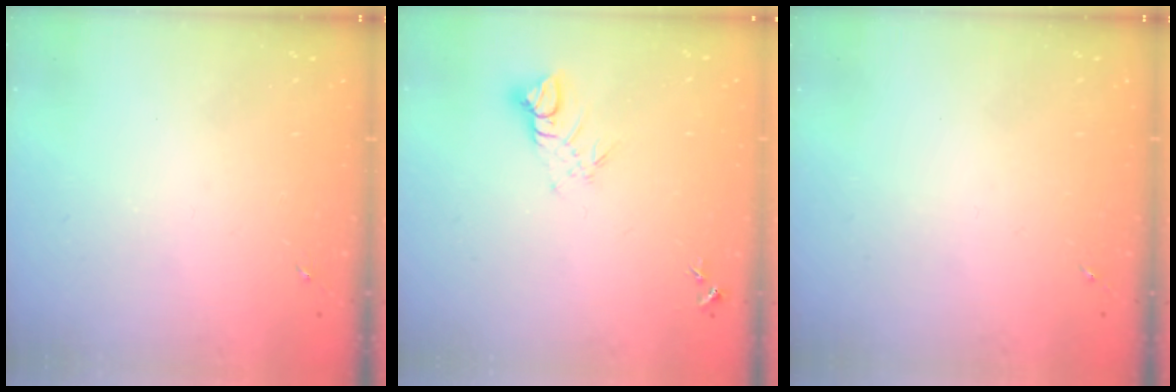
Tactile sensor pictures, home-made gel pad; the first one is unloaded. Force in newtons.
{"total": 6.6, "press": 6.6, "slide": 0.5}
{"total": 0.0}